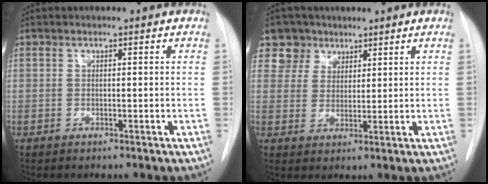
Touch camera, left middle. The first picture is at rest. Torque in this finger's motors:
{"motor_torque": [0.94, -1.04, 0.29, 0.00]}